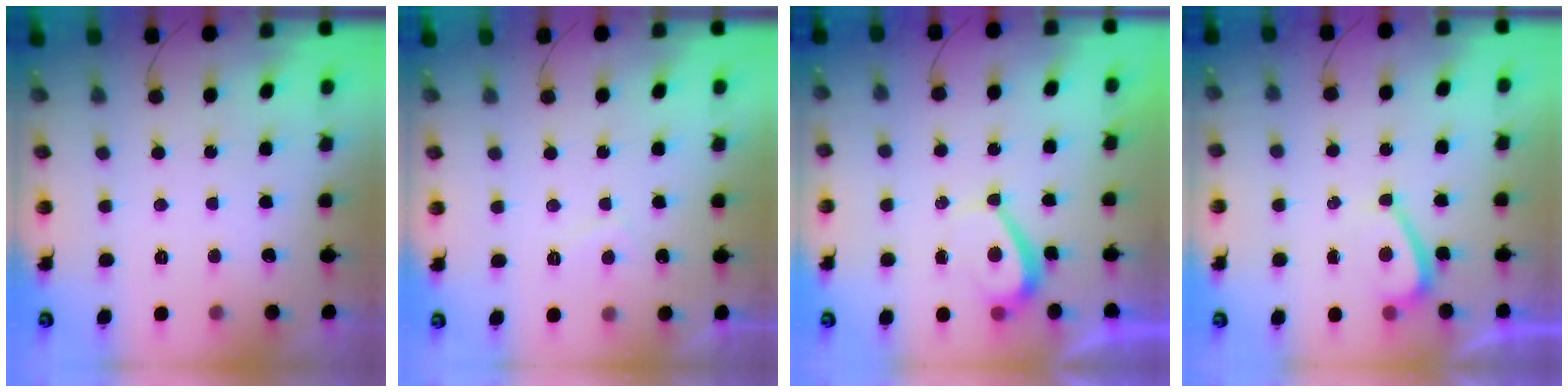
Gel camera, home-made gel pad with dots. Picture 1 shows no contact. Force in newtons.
{"total": 1.7, "press": 1.5, "slide": 0.7}
{"total": 2.7, "press": 2.7, "slide": 0.6}
{"total": 3.5, "press": 3.5, "slide": 0.4}